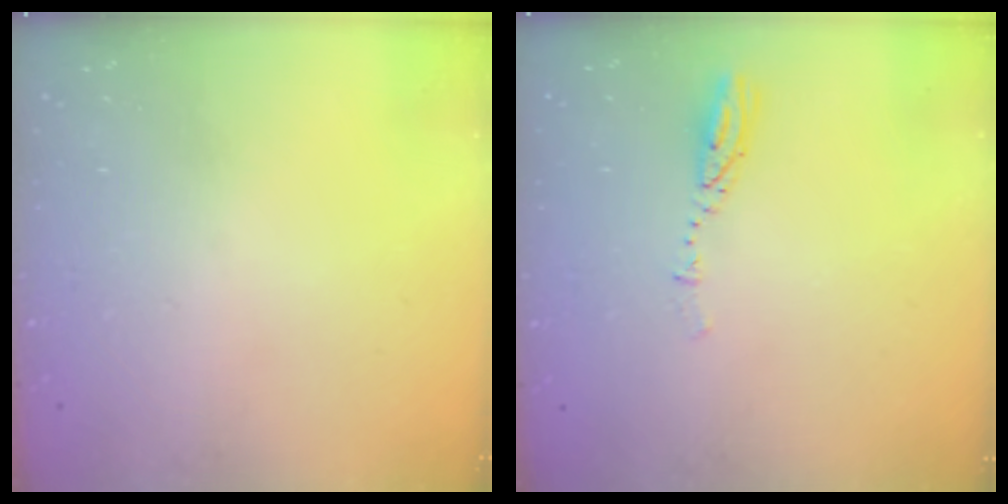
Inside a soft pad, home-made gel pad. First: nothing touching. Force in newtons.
{"total": 3.6, "press": 3.5, "slide": 0.5}